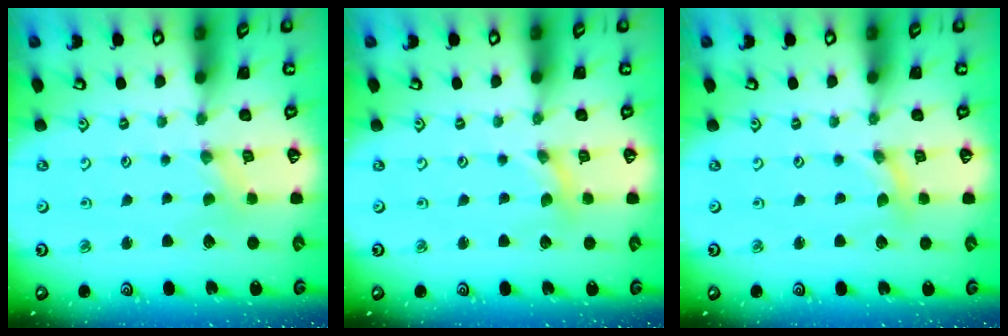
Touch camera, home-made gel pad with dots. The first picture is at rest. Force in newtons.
{"total": 0.0}
{"total": 0.0}